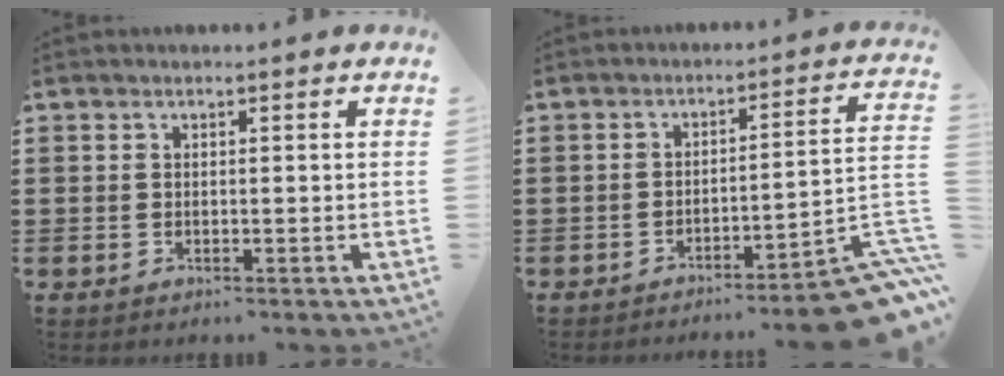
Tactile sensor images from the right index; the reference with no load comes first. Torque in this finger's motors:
{"motor_torque": [2.14, 0.00, 1.05, 0.05]}